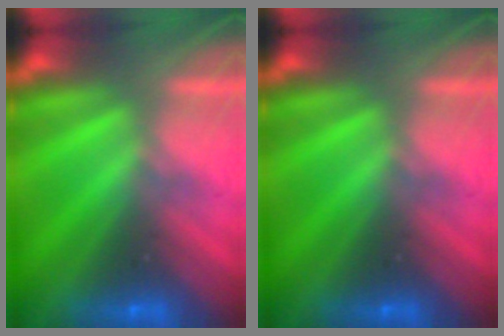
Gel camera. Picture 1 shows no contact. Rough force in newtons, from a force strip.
{"total": 0.0}